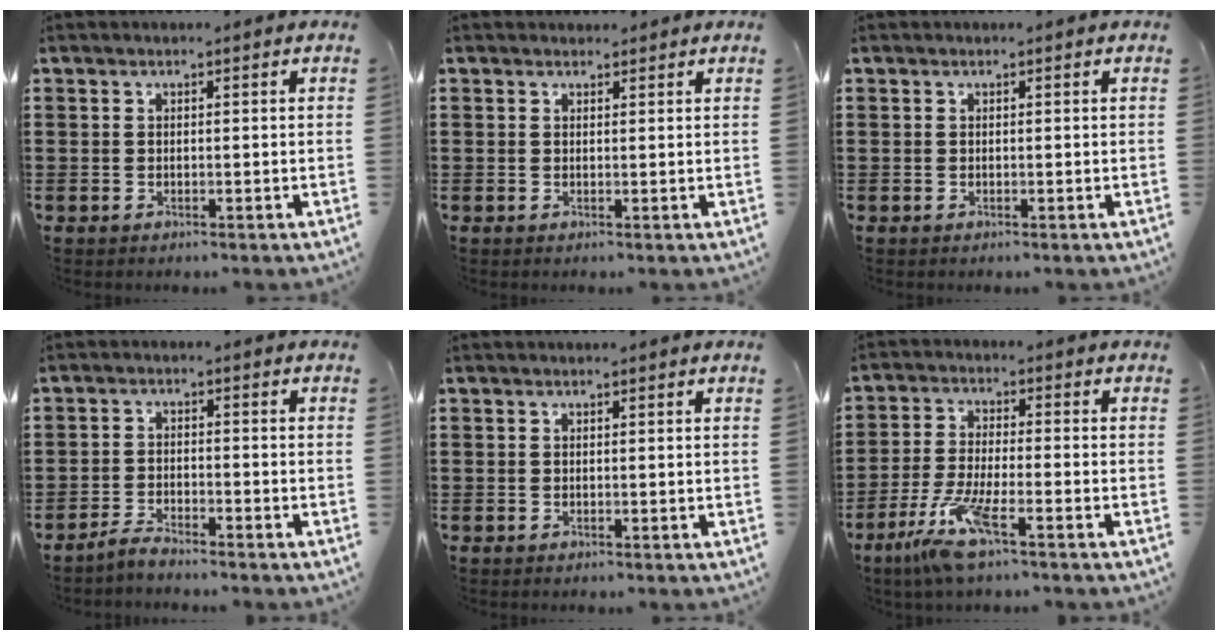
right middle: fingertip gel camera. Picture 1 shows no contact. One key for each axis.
{"total": 0.7, "fx": 0.6, "fy": 0.3, "fz": -0.1, "tx": 0.009, "ty": -0.001, "tz": 0.011}
{"total": 0.0}
{"total": 2.6, "fx": -2.4, "fy": 0.0, "fz": 0.8, "tx": -0.024, "ty": 0.001, "tz": -0.050}
{"total": 0.0}
{"total": 7.5, "fx": -4.6, "fy": 1.0, "fz": 5.9, "tx": -0.133, "ty": -0.016, "tz": -0.087}